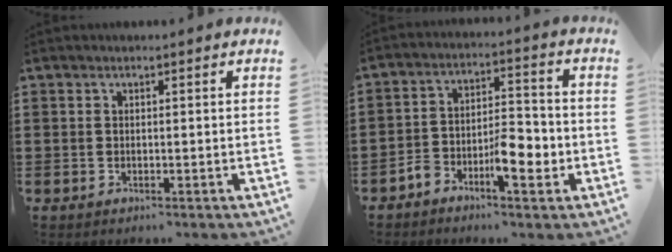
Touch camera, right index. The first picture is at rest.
{"total": 7.1, "force": [-3.7, 2.9, 5.3], "torque": [-0.092, 0.011, -0.067]}